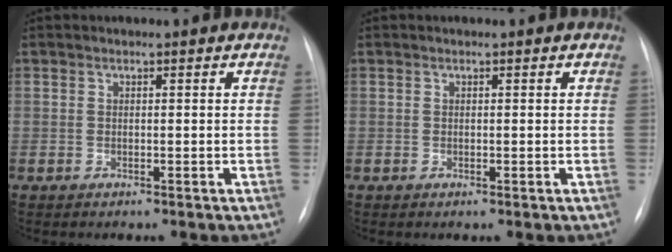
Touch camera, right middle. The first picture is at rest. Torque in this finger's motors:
{"motor_torque": [0.44, -0.95, -0.02, 0.02]}